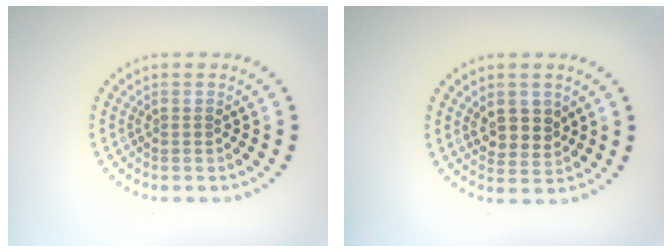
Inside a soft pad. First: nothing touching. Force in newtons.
{"total": 2.8, "press": 2.7, "slide": 0.7}